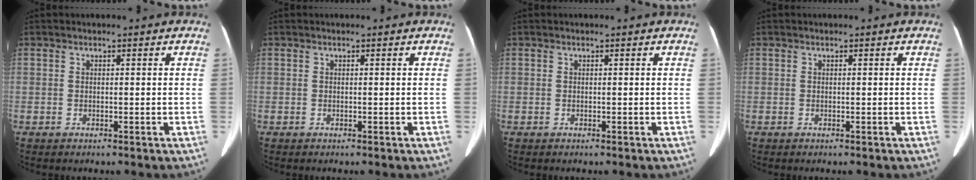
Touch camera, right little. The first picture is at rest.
{"total": 0.0}
{"total": 0.0}
{"total": 0.0}